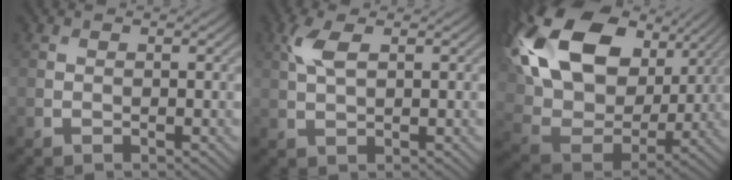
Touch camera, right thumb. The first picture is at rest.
{"total": 3.6, "force": [1.3, 1.4, 3.0], "torque": [-0.075, 0.008, 0.028]}
{"total": 20.9, "force": [8.5, 13.8, 13.3], "torque": [-0.340, 0.029, 0.172]}